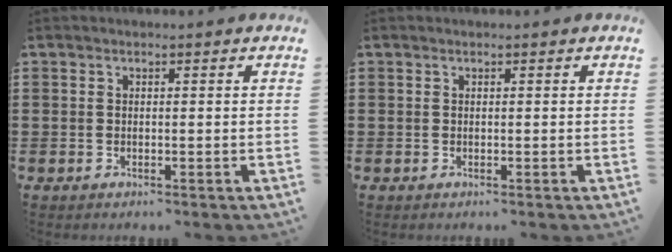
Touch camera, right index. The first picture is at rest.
{"total": 0.0}